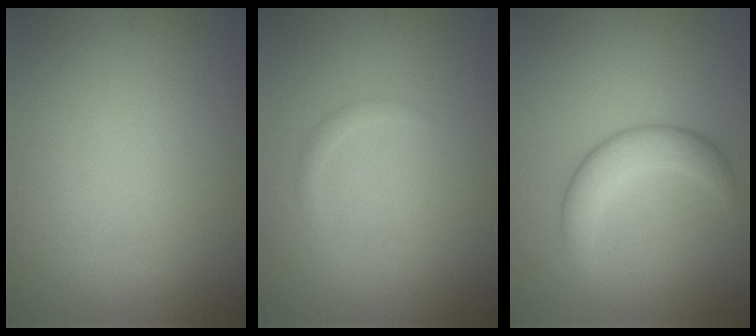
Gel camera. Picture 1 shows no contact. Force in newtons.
{"total": 0.8, "press": 0.8, "slide": 0.0}
{"total": 3.4, "press": 3.4, "slide": 0.0}